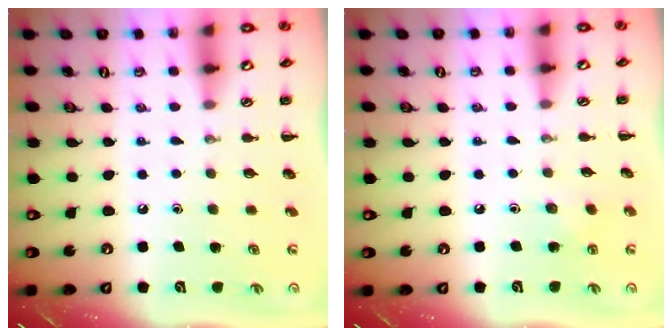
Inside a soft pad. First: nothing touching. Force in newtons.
{"total": 3.0, "press": 2.9, "slide": 0.9}